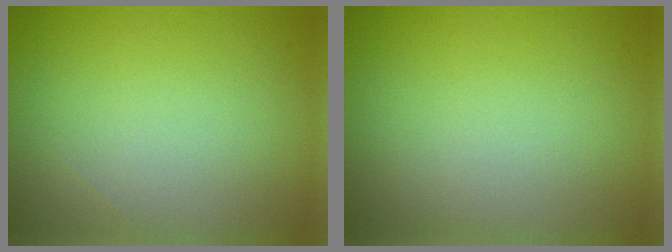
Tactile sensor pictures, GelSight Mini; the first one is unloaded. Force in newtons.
{"total": 0.0}